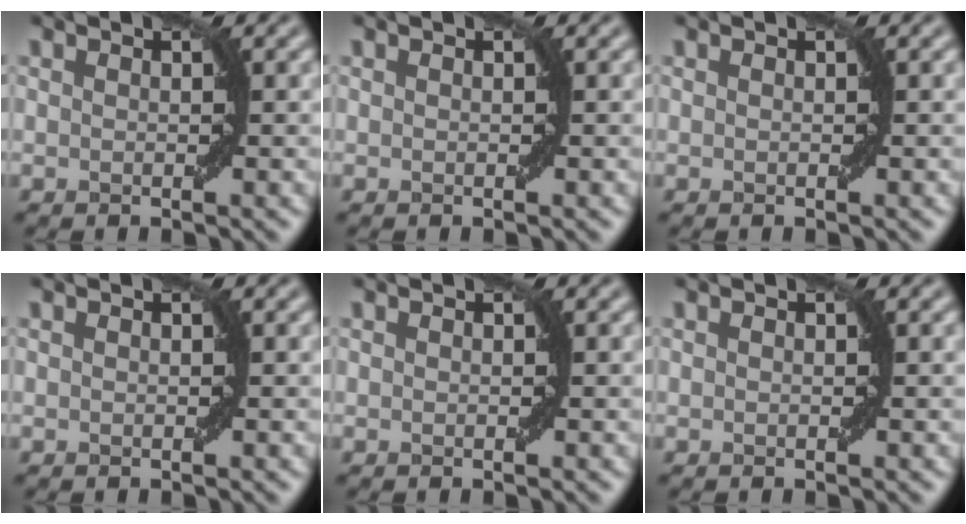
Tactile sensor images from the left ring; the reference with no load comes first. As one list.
[{"total": 0.0}, {"total": 0.0}, {"total": 0.0}, {"total": 0.0}, {"total": 0.0}]